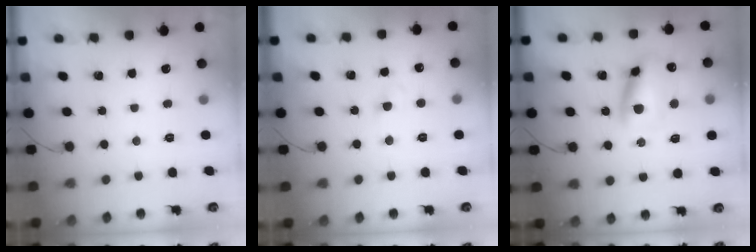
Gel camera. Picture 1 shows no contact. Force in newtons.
{"total": 2.1, "press": 1.9, "slide": 0.9}
{"total": 13.2, "press": 13.0, "slide": 2.3}